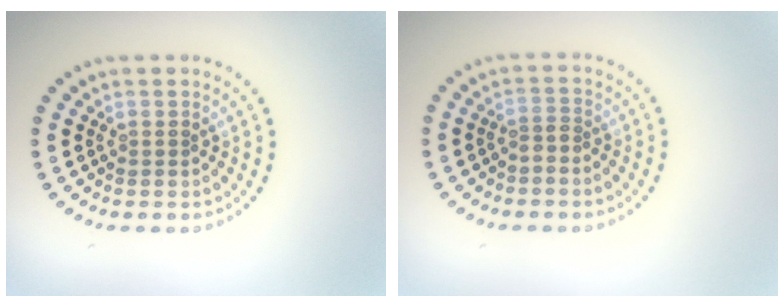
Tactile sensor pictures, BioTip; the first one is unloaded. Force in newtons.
{"total": 0.8, "press": 0.4, "slide": 0.7}